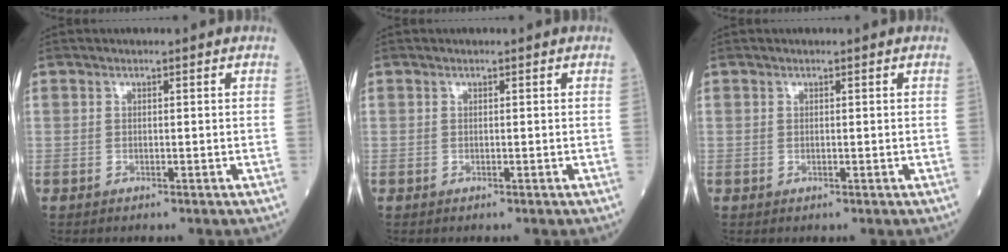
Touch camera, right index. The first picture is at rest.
{"total": 0.0}
{"total": 0.0}